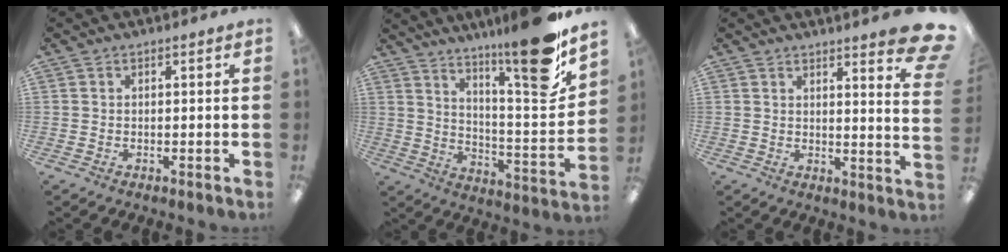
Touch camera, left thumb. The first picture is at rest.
{"total": 18.2, "force": [13.5, 2.4, 11.9], "torque": [-0.173, -0.105, 0.212]}
{"total": 7.0, "force": [5.3, 0.8, 4.5], "torque": [-0.053, -0.047, 0.086]}